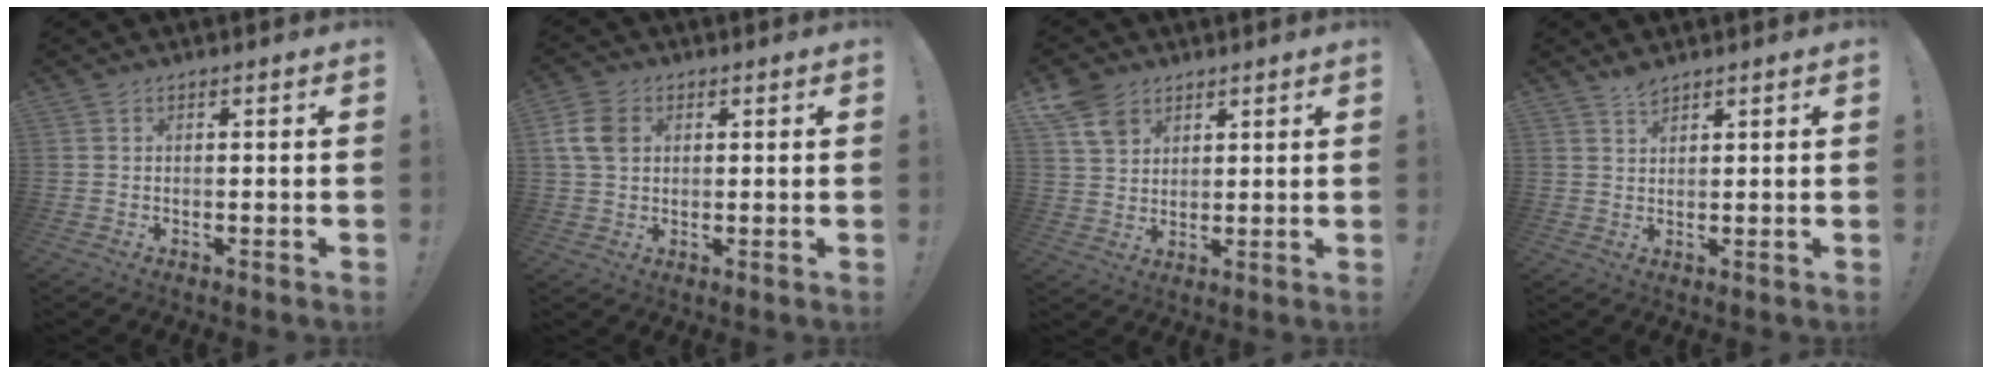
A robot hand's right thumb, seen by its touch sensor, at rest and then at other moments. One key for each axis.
{"total": 8.4, "fx": 2.1, "fy": 6.2, "fz": 5.2, "tx": -0.105, "ty": 0.005, "tz": 0.041}
{"total": 8.9, "fx": 5.6, "fy": 6.0, "fz": 3.5, "tx": -0.058, "ty": -0.026, "tz": 0.112}
{"total": 2.7, "fx": 2.4, "fy": 0.8, "fz": 1.0, "tx": -0.008, "ty": -0.018, "tz": 0.042}